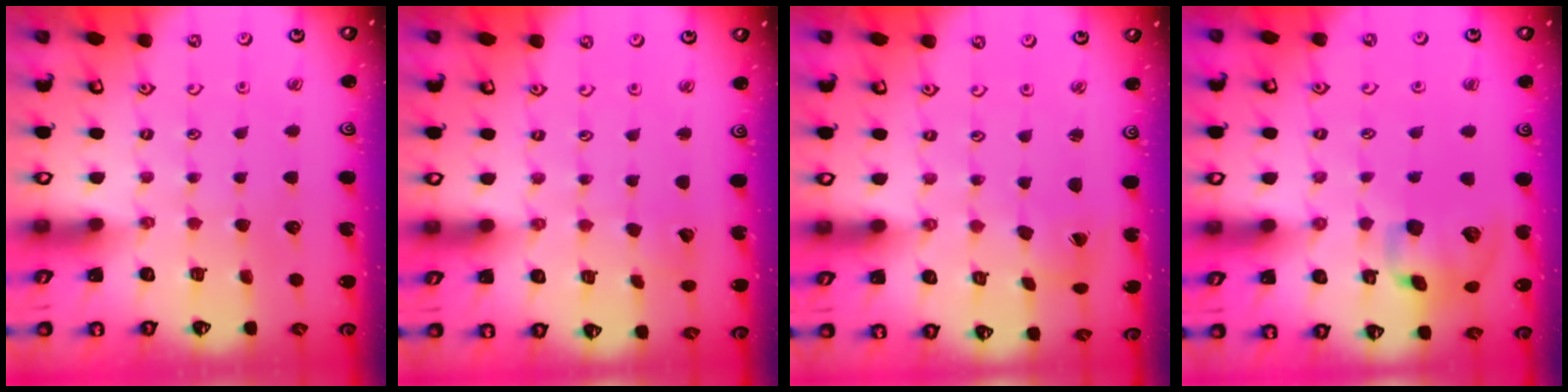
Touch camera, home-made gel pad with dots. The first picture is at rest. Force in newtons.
{"total": 2.7, "press": 2.7, "slide": 0.2}
{"total": 1.0, "press": 1.0, "slide": 0.1}
{"total": 12.7, "press": 12.6, "slide": 1.8}